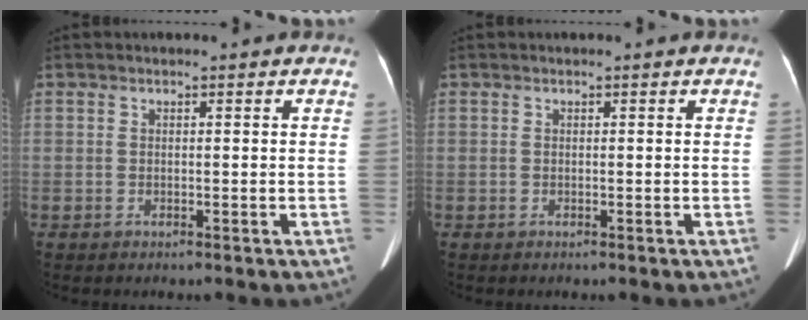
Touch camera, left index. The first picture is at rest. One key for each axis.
{"total": 0.0}